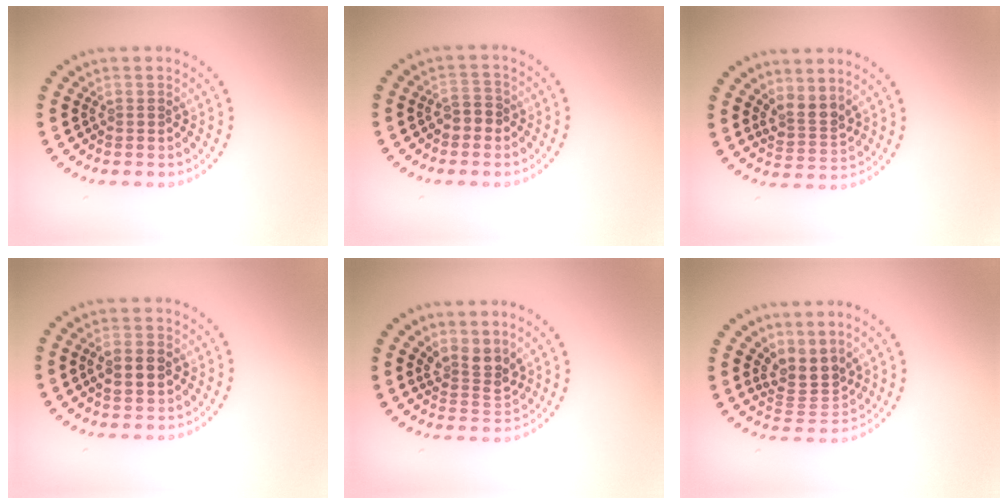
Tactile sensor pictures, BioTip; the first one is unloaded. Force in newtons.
{"total": 1.8, "press": 1.7, "slide": 0.6}
{"total": 2.6, "press": 1.9, "slide": 1.7}
{"total": 2.7, "press": 2.7, "slide": 0.3}
{"total": 2.9, "press": 2.2, "slide": 1.9}
{"total": 3.3, "press": 2.5, "slide": 2.1}